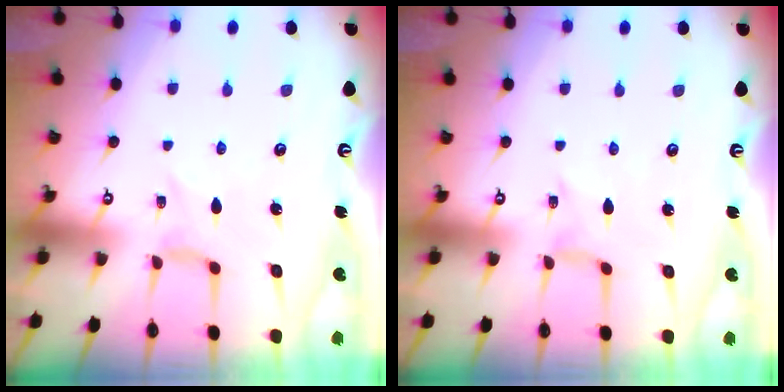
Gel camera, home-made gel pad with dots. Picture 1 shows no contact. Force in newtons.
{"total": 0.0}